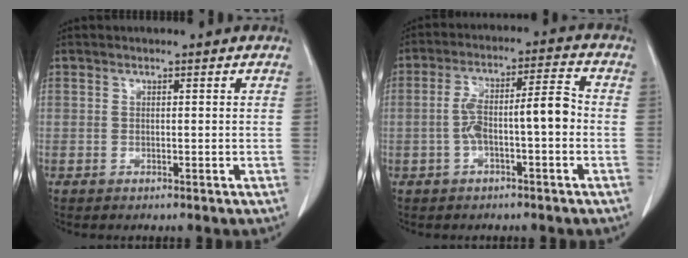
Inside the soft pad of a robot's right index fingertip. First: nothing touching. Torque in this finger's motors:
{"motor_torque": [0.40, 0.06, 0.22, 0.07]}